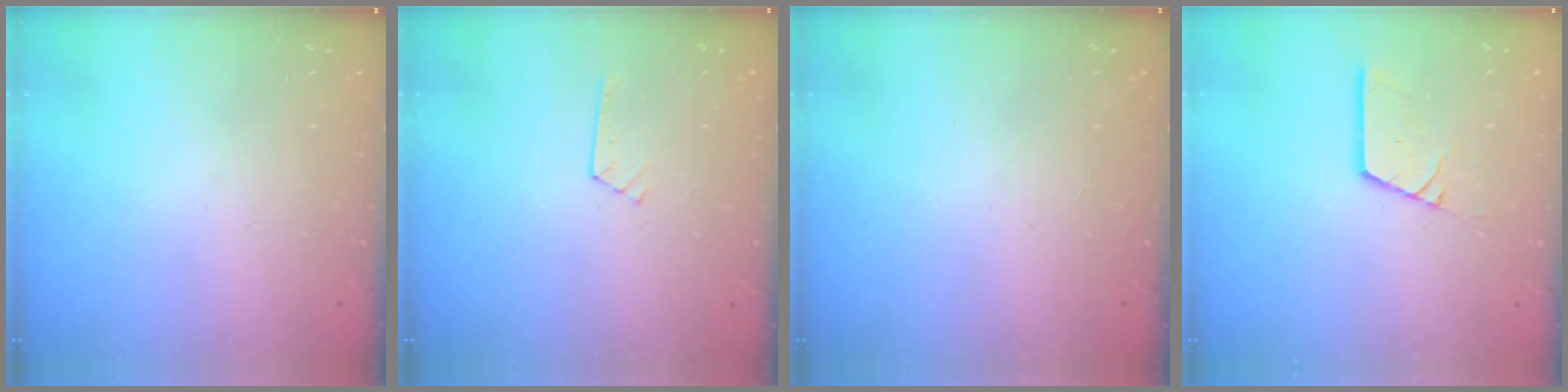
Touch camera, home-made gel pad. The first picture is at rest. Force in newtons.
{"total": 2.8, "press": 2.8, "slide": 0.4}
{"total": 0.0}
{"total": 8.8, "press": 8.7, "slide": 1.1}